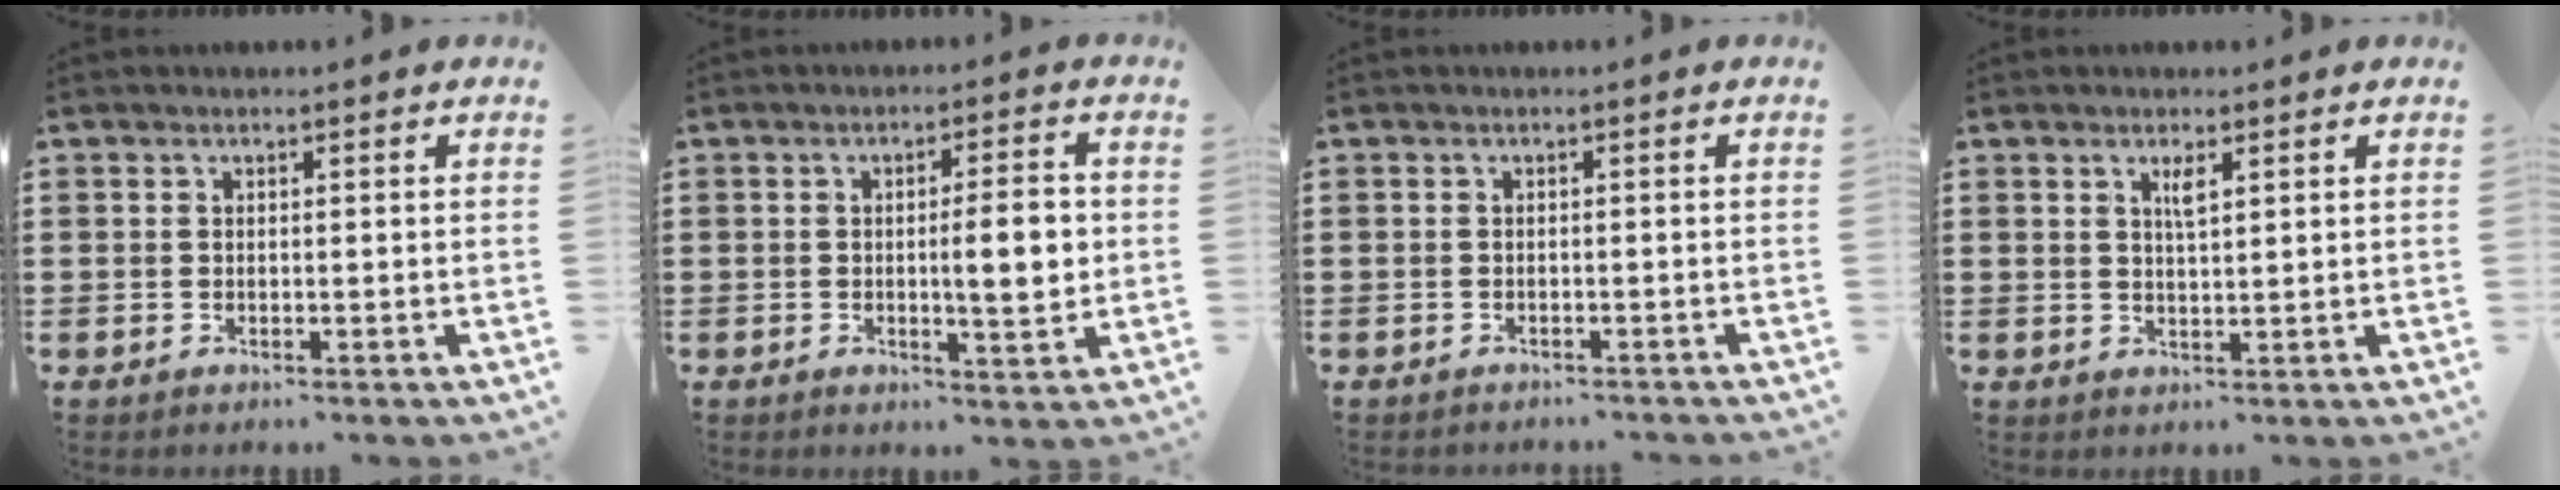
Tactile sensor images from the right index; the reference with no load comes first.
{"total": 7.0, "force": [0.0, 1.6, 6.9], "torque": [-0.096, -0.007, -0.007]}
{"total": 0.8, "force": [-0.7, 0.1, 0.0], "torque": [-0.004, -0.003, -0.015]}
{"total": 2.1, "force": [1.0, 0.4, 1.8], "torque": [-0.028, -0.001, 0.014]}